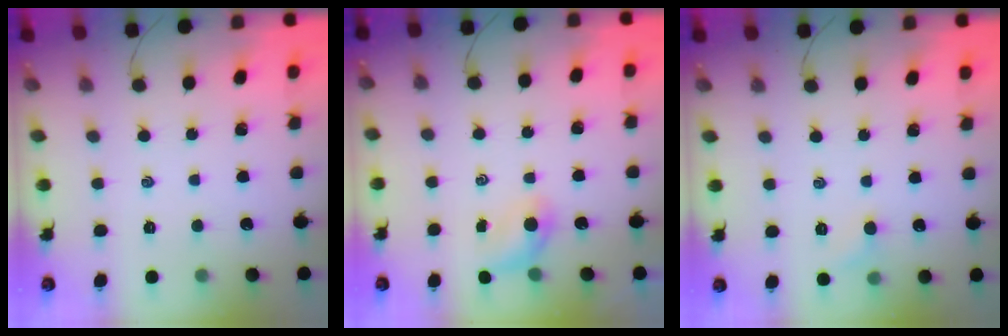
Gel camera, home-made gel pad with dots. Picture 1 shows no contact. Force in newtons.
{"total": 3.5, "press": 3.4, "slide": 0.8}
{"total": 4.2, "press": 4.0, "slide": 1.2}